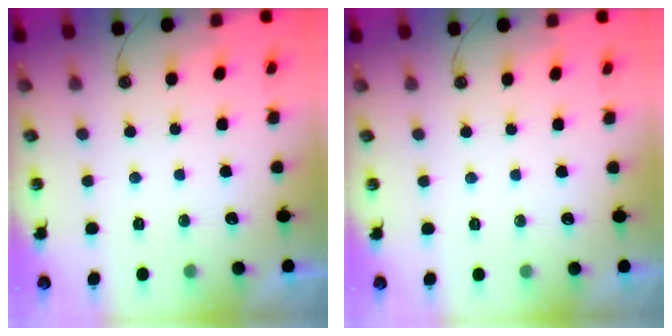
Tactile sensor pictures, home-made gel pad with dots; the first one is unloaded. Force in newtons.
{"total": 0.0}